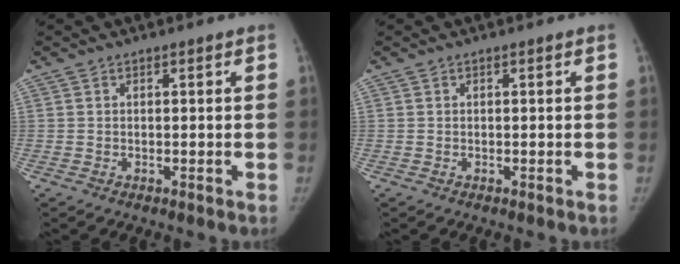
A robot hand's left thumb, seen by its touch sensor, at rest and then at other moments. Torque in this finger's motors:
{"motor_torque": [0.06, -0.01, 0.27, -0.25, 0.03]}